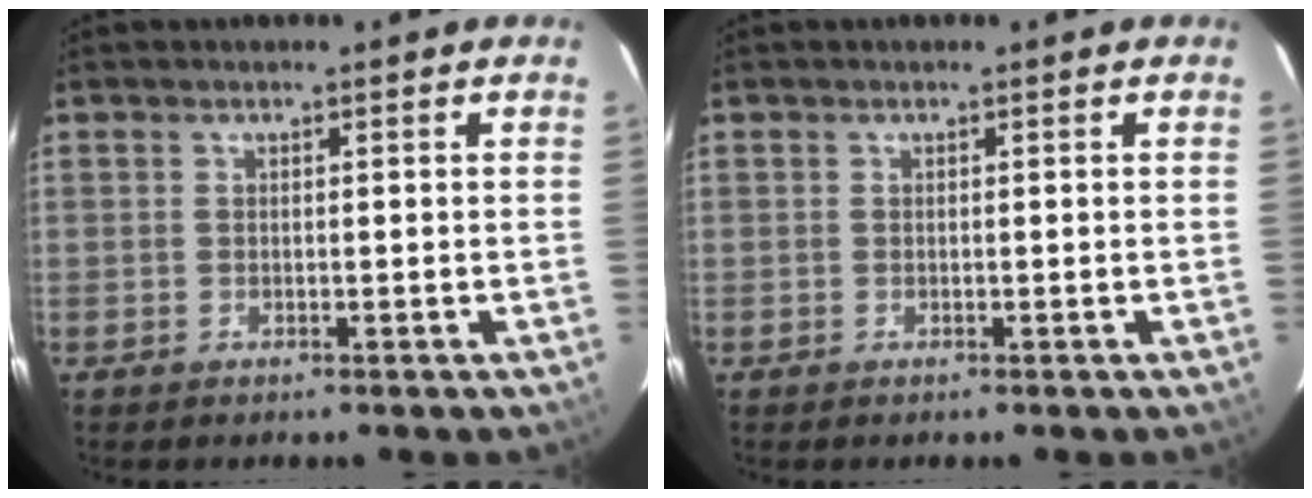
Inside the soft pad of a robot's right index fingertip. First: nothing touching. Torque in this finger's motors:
{"motor_torque": [-0.01, -0.01, 0.01, 0.00]}